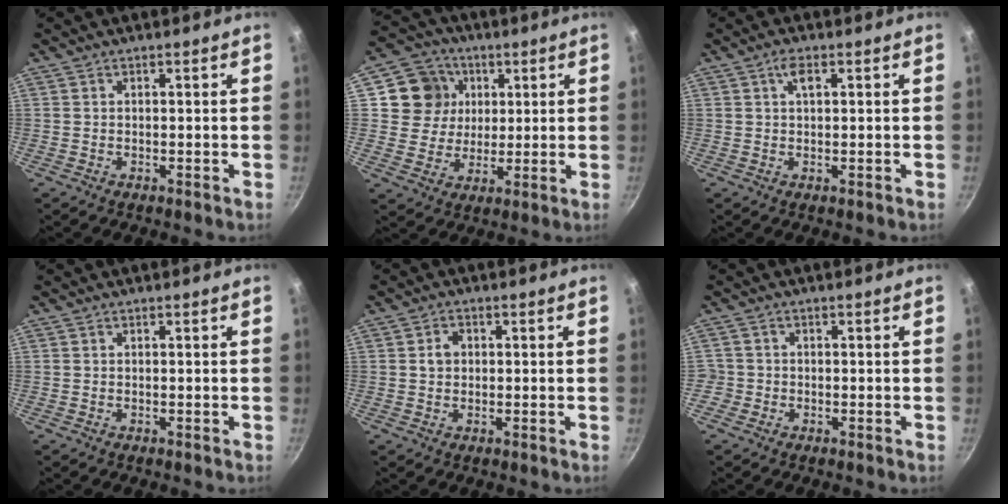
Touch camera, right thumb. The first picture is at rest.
{"total": 10.6, "force": [3.2, 9.7, 3.2], "torque": [-0.022, 0.000, 0.051]}
{"total": 2.5, "force": [0.9, 1.1, 2.1], "torque": [-0.036, 0.003, 0.014]}
{"total": 0.0}
{"total": 2.7, "force": [0.3, 2.2, 1.5], "torque": [-0.016, 0.004, 0.004]}
{"total": 2.0, "force": [-0.8, 1.9, 0.2], "torque": [0.006, 0.013, -0.013]}